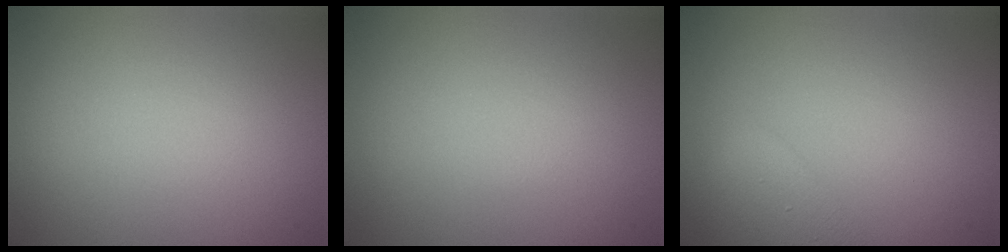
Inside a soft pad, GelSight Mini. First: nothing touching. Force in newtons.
{"total": 0.0}
{"total": 2.4, "press": 2.4, "slide": 0.1}